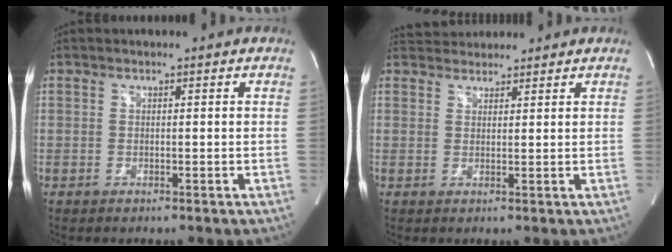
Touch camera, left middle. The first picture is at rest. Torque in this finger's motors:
{"motor_torque": [0.18, -0.11, -0.08, -0.01]}